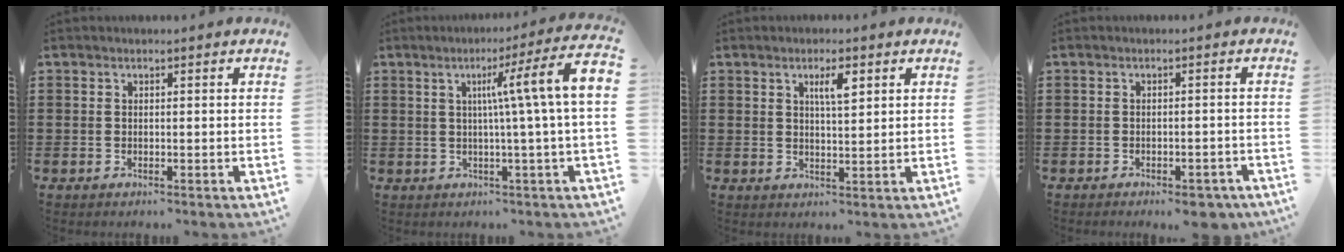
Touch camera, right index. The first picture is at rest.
{"total": 9.1, "force": [1.4, -1.1, 9.0], "torque": [-0.152, -0.008, 0.013]}
{"total": 3.6, "force": [1.7, 0.9, 3.1], "torque": [-0.055, 0.003, 0.024]}
{"total": 2.4, "force": [-2.0, 0.4, 1.2], "torque": [-0.019, 0.002, -0.038]}